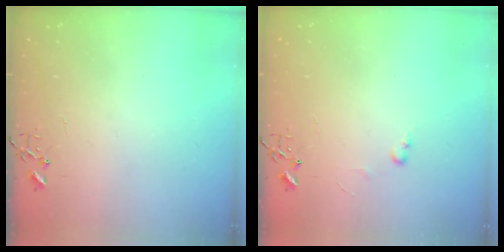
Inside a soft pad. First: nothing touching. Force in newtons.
{"total": 2.7, "press": 2.7, "slide": 0.4}